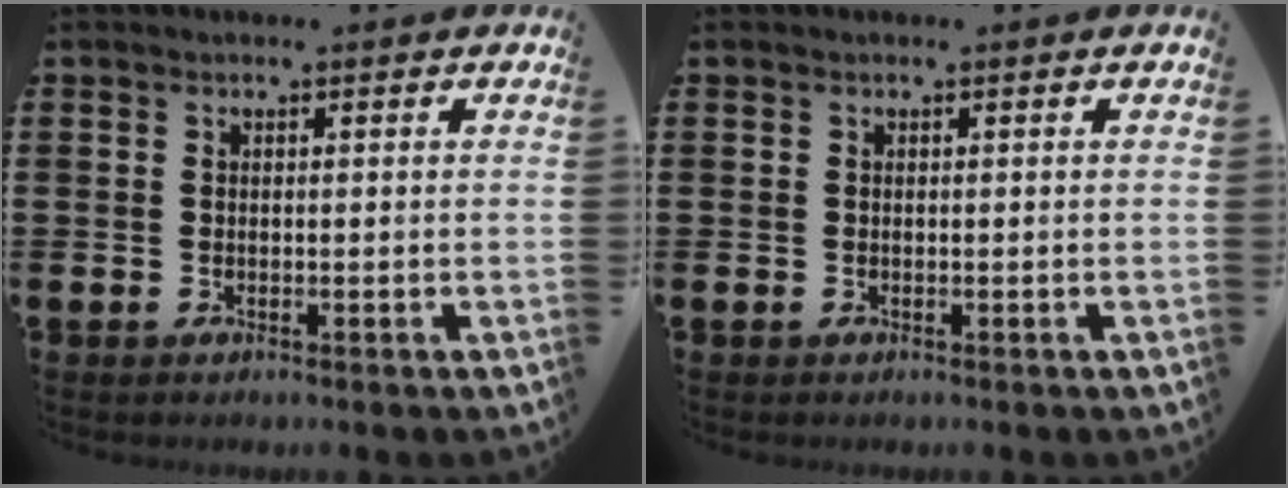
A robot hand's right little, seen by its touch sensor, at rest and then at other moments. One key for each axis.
{"total": 0.0}